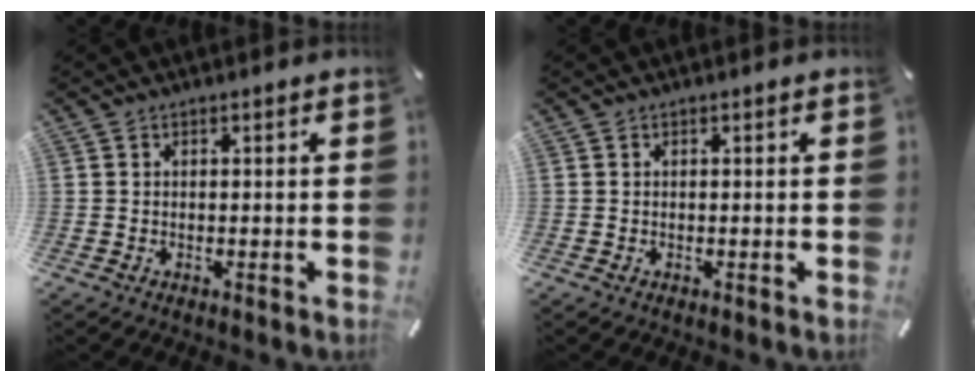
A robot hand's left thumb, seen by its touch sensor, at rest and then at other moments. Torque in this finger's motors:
{"motor_torque": [-0.02, 0.04, -0.01, -0.01, 0.00]}